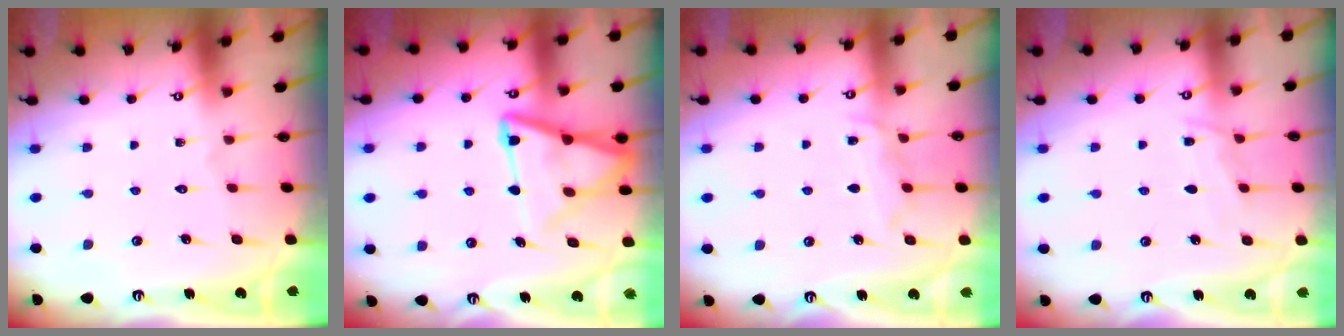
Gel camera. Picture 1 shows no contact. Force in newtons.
{"total": 13.4, "press": 13.3, "slide": 1.3}
{"total": 6.9, "press": 6.8, "slide": 0.8}
{"total": 4.6, "press": 4.6, "slide": 0.4}